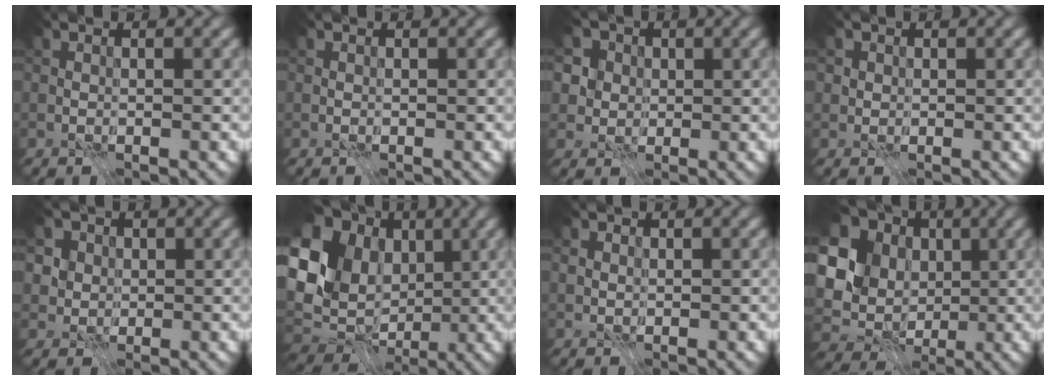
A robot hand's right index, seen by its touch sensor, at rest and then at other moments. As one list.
[{"total": 0.0}, {"total": 6.8, "force": [2.8, 5.6, 2.7], "torque": [-0.051, 0.010, 0.026]}, {"total": 0.8, "force": [0.2, 0.8, 0.2], "torque": [-0.004, -0.004, 0.007]}, {"total": 6.1, "force": [2.6, 5.0, 2.4], "torque": [-0.046, 0.011, 0.027]}, {"total": 16.7, "force": [2.1, 13.3, 9.9], "torque": [-0.217, 0.017, 0.028]}, {"total": 0.9, "force": [0.3, 0.8, 0.3], "torque": [-0.008, -0.001, 0.007]}, {"total": 17.0, "force": [1.7, 15.0, 8.0], "torque": [-0.201, 0.018, 0.015]}]